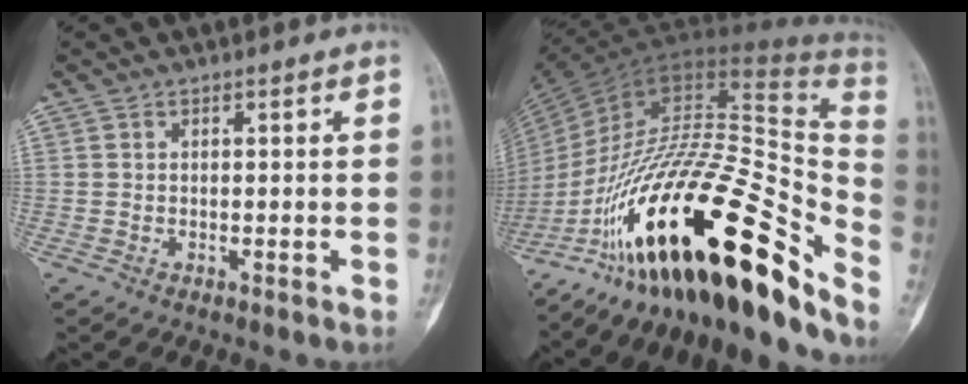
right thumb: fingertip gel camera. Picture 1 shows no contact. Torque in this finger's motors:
{"motor_torque": [2.65, 2.36, 2.19, -0.59, 1.04]}